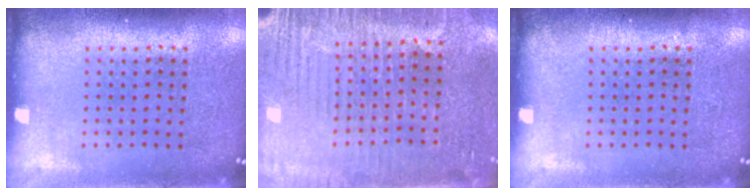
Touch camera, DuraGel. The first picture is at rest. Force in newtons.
{"total": 3.4, "press": 3.1, "slide": 1.3}
{"total": 0.0}